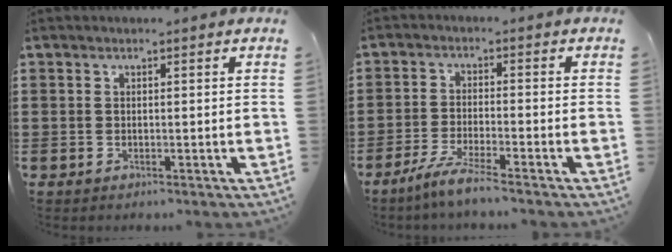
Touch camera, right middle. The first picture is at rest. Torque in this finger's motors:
{"motor_torque": [2.14, 0.00, 0.09, 0.06]}